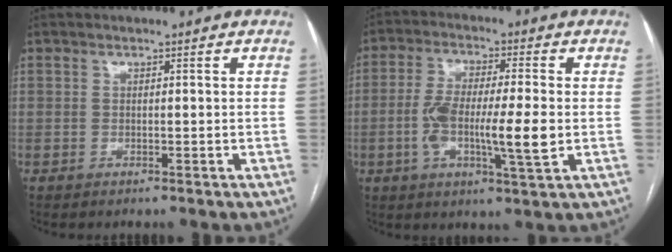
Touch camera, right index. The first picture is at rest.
{"total": 10.8, "force": [-1.5, 1.4, 10.6], "torque": [-0.200, 0.001, -0.028]}